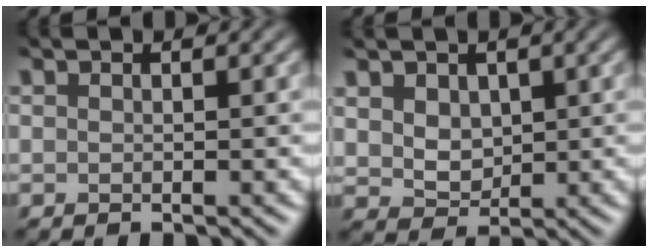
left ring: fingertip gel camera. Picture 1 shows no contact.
{"total": 2.6, "force": [0.5, 2.0, 1.5], "torque": [-0.044, -0.013, 0.014]}